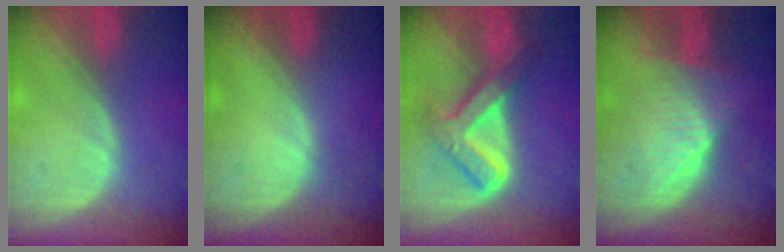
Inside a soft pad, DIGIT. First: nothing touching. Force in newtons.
{"total": 0.6, "press": 0.1, "slide": 0.6}
{"total": 7.7, "press": 7.7, "slide": 0.5}
{"total": 7.4, "press": 6.7, "slide": 3.2}